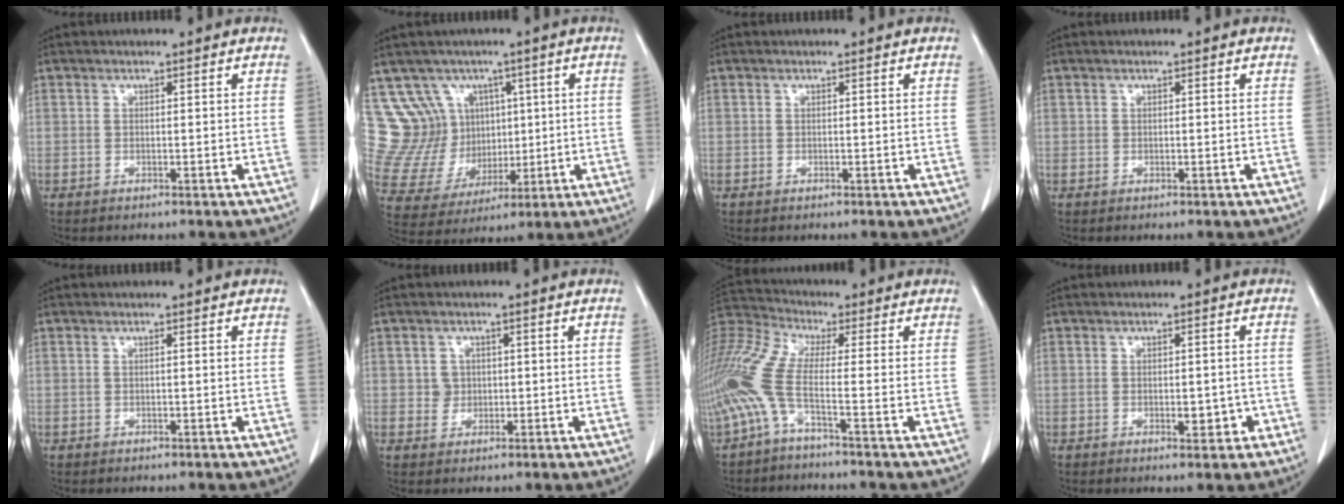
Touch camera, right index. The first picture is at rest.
{"total": 11.5, "force": [4.8, 10.1, 2.6], "torque": [-0.067, 0.053, 0.121]}
{"total": 0.0}
{"total": 0.0}
{"total": 0.0}
{"total": 2.1, "force": [0.3, 2.1, 0.3], "torque": [-0.001, 0.002, 0.006]}
{"total": 11.4, "force": [-3.9, 1.6, 10.5], "torque": [-0.265, 0.020, -0.086]}
{"total": 3.0, "force": [-1.0, 1.4, 2.4], "torque": [-0.031, 0.003, -0.007]}